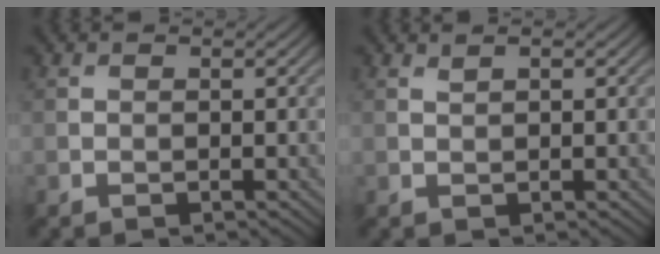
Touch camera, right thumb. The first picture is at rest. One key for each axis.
{"total": 0.9, "fx": 0.7, "fy": 0.2, "fz": 0.7, "tx": -0.017, "ty": 0.004, "tz": 0.014}